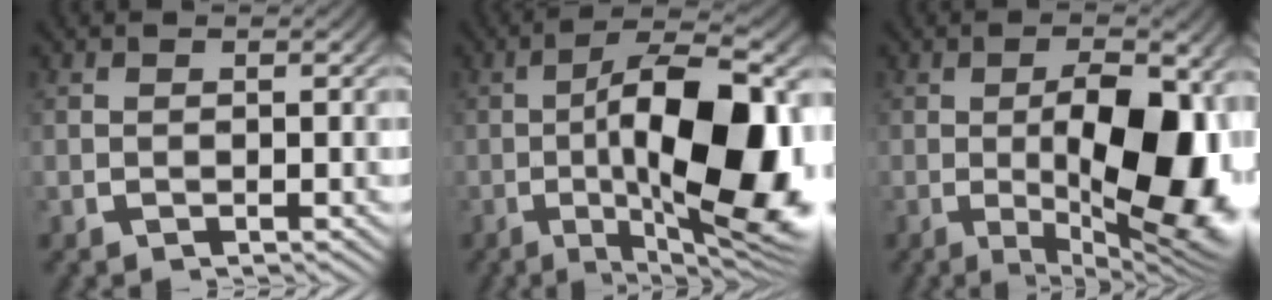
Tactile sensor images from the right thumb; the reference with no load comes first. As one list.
[{"total": 18.1, "force": [-2.5, 7.9, 16.1], "torque": [-0.255, -0.026, -0.026]}, {"total": 14.8, "force": [-2.5, 6.7, 13.0], "torque": [-0.192, -0.032, -0.022]}]